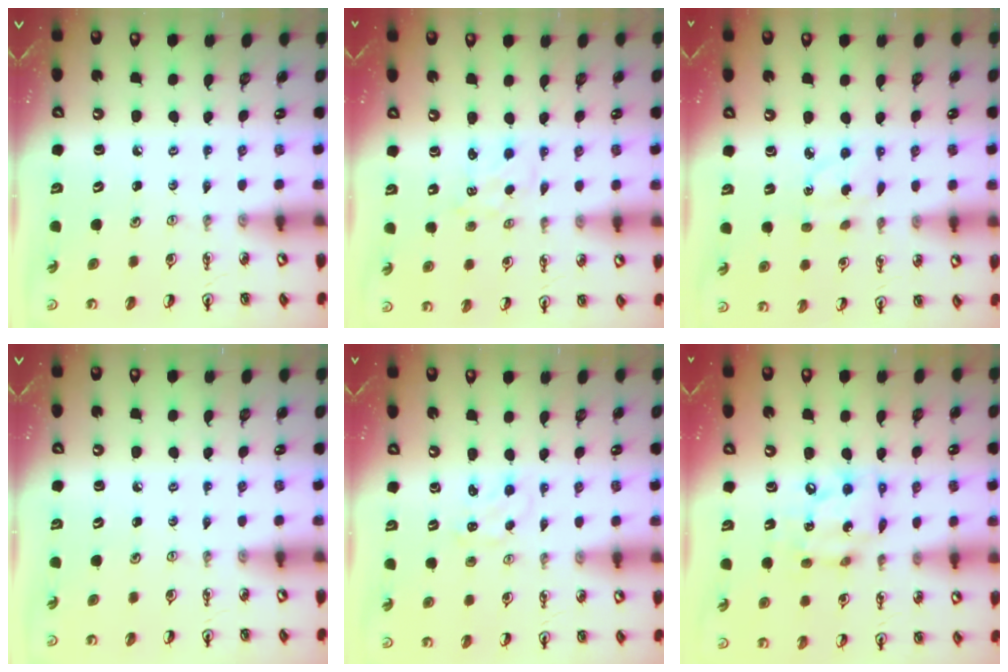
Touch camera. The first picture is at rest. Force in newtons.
{"total": 2.3, "press": 2.3, "slide": 0.4}
{"total": 3.0, "press": 2.9, "slide": 0.8}
{"total": 0.0}
{"total": 1.1, "press": 1.1, "slide": 0.2}
{"total": 10.3, "press": 10.2, "slide": 1.2}